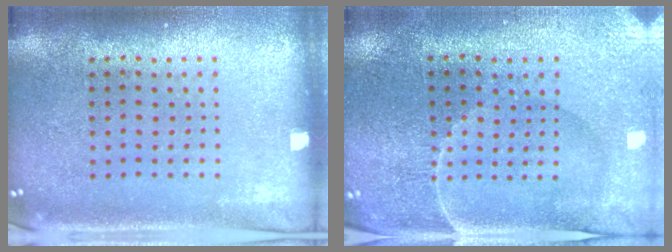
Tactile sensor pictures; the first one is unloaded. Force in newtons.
{"total": 0.7, "press": 0.6, "slide": 0.4}